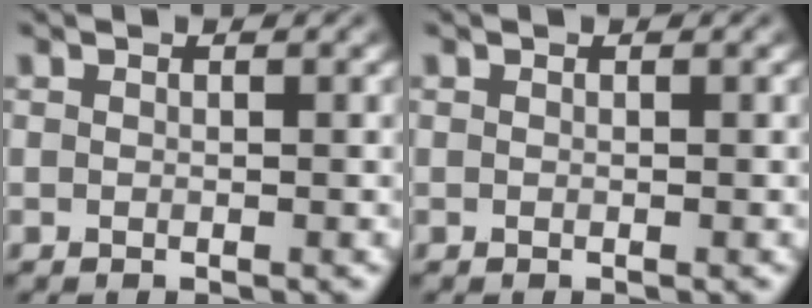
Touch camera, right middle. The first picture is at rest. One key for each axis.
{"total": 0.0}